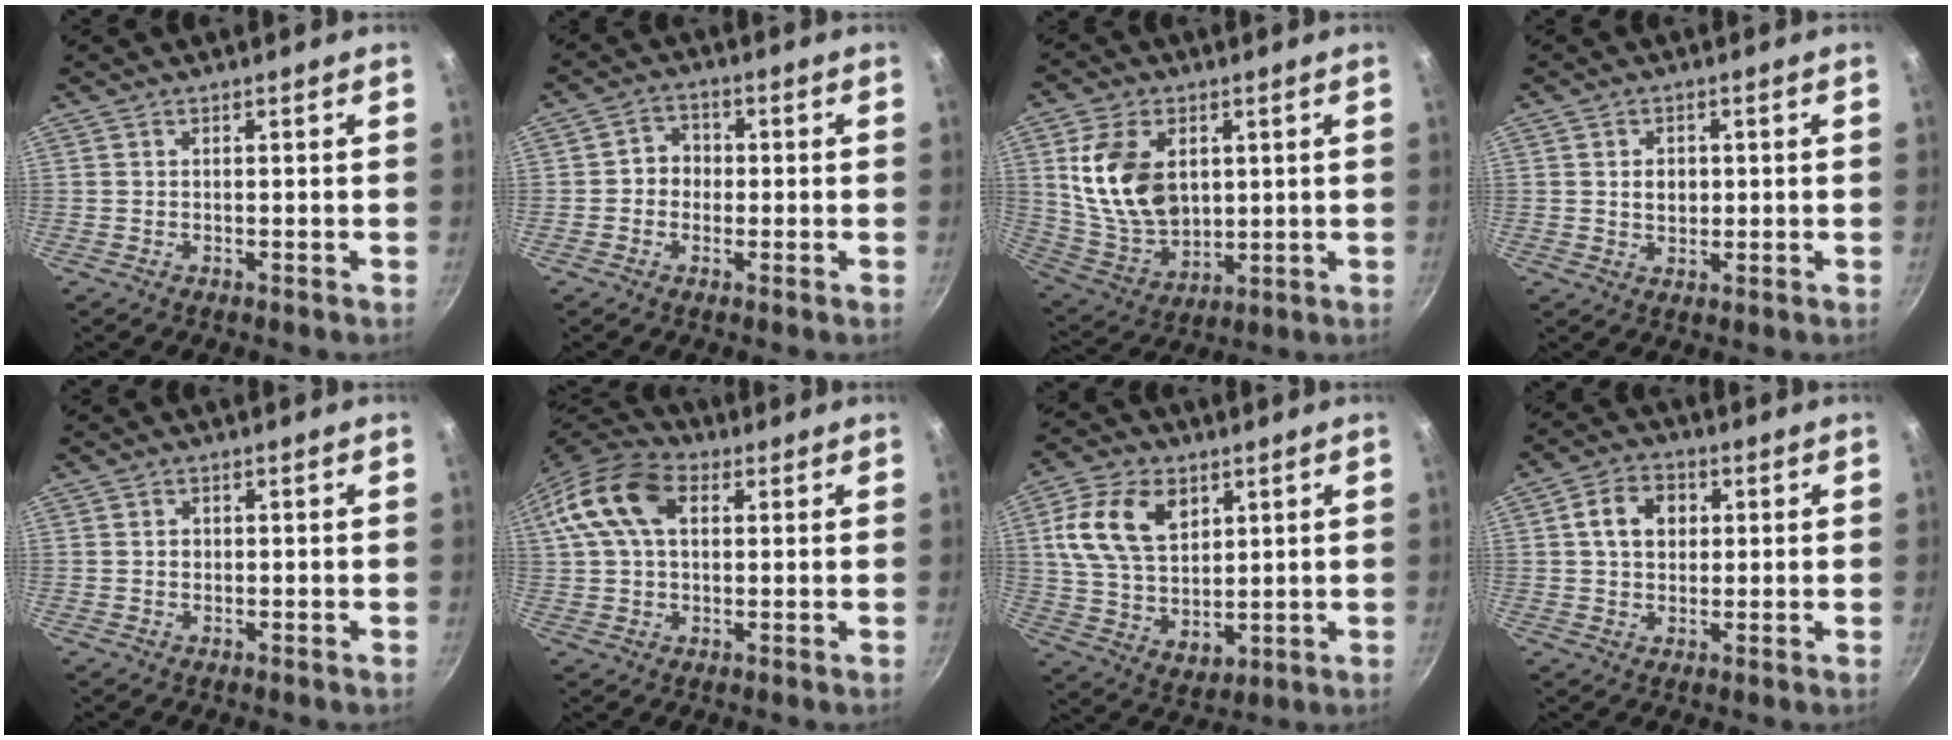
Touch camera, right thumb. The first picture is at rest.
{"total": 4.4, "force": [-0.4, 4.0, 1.8], "torque": [0.002, 0.009, -0.015]}
{"total": 15.5, "force": [3.3, 10.6, 10.8], "torque": [-0.180, -0.025, 0.076]}
{"total": 3.7, "force": [0.4, 3.0, 2.2], "torque": [-0.018, -0.002, 0.008]}
{"total": 1.2, "force": [0.1, 1.1, 0.4], "torque": [-0.003, 0.002, 0.000]}
{"total": 13.8, "force": [3.8, 8.8, 10.0], "torque": [-0.182, 0.022, 0.053]}
{"total": 16.2, "force": [5.0, 11.3, 10.5], "torque": [-0.161, -0.015, 0.101]}
{"total": 7.5, "force": [1.7, 5.9, 4.4], "torque": [-0.052, 0.006, 0.020]}